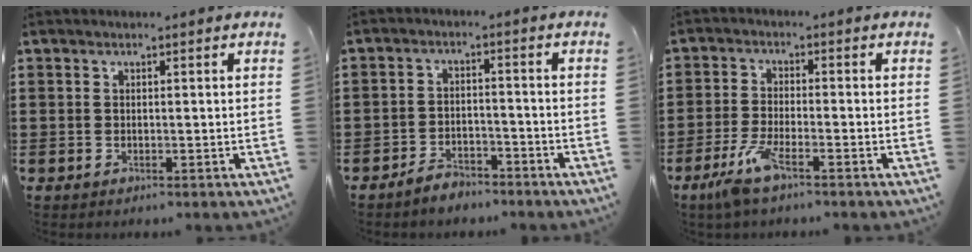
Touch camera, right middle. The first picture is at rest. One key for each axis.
{"total": 3.5, "fx": -3.5, "fy": 0.6, "fz": 0.4, "tx": -0.011, "ty": 0.003, "tz": -0.070}
{"total": 5.2, "fx": -3.4, "fy": 0.7, "fz": 3.8, "tx": -0.095, "ty": -0.015, "tz": -0.067}